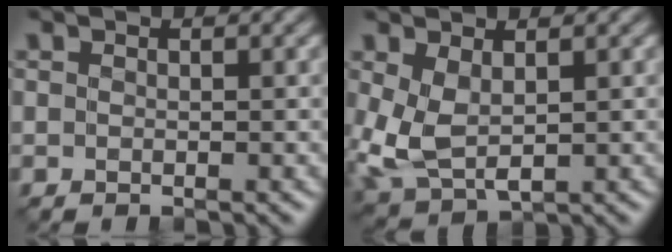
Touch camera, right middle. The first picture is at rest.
{"total": 4.8, "force": [0.1, 2.9, 3.8], "torque": [-0.109, -0.009, 0.011]}